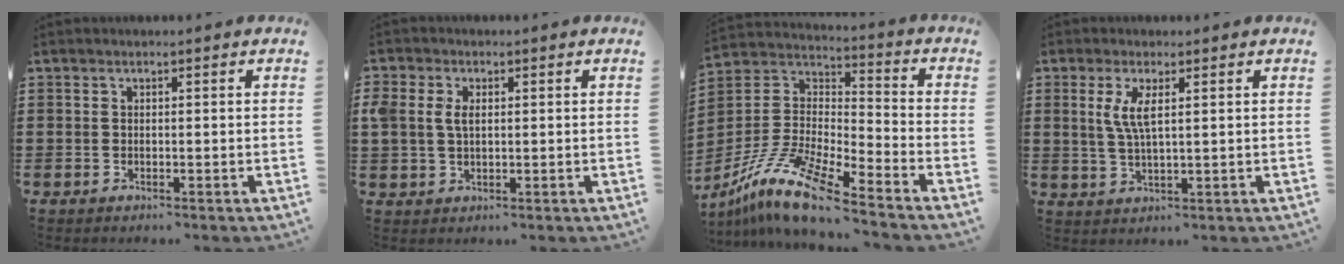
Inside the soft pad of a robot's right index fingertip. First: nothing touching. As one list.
[{"total": 3.3, "force": [0.7, 2.2, 2.4], "torque": [-0.068, 0.006, 0.008]}, {"total": 12.4, "force": [-9.9, 1.7, 7.4], "torque": [-0.175, 0.009, -0.200]}, {"total": 4.4, "force": [1.4, 1.0, 4.1], "torque": [-0.086, 0.002, 0.022]}]